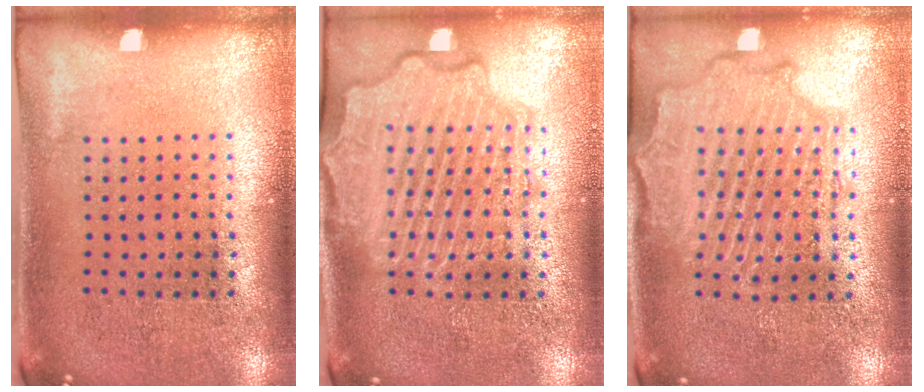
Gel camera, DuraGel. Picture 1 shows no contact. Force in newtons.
{"total": 4.4, "press": 4.4, "slide": 0.5}
{"total": 2.1, "press": 2.0, "slide": 0.4}